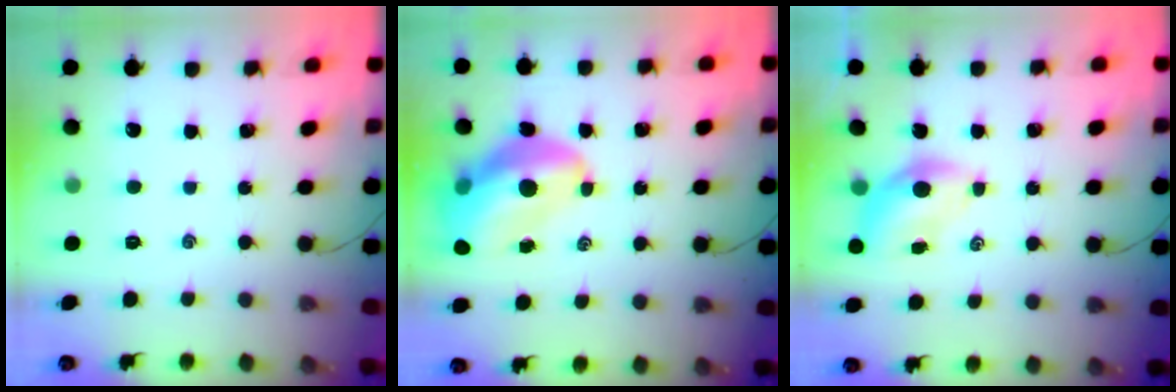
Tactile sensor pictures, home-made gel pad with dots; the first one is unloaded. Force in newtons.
{"total": 14.8, "press": 14.1, "slide": 4.4}
{"total": 5.3, "press": 5.2, "slide": 1.3}